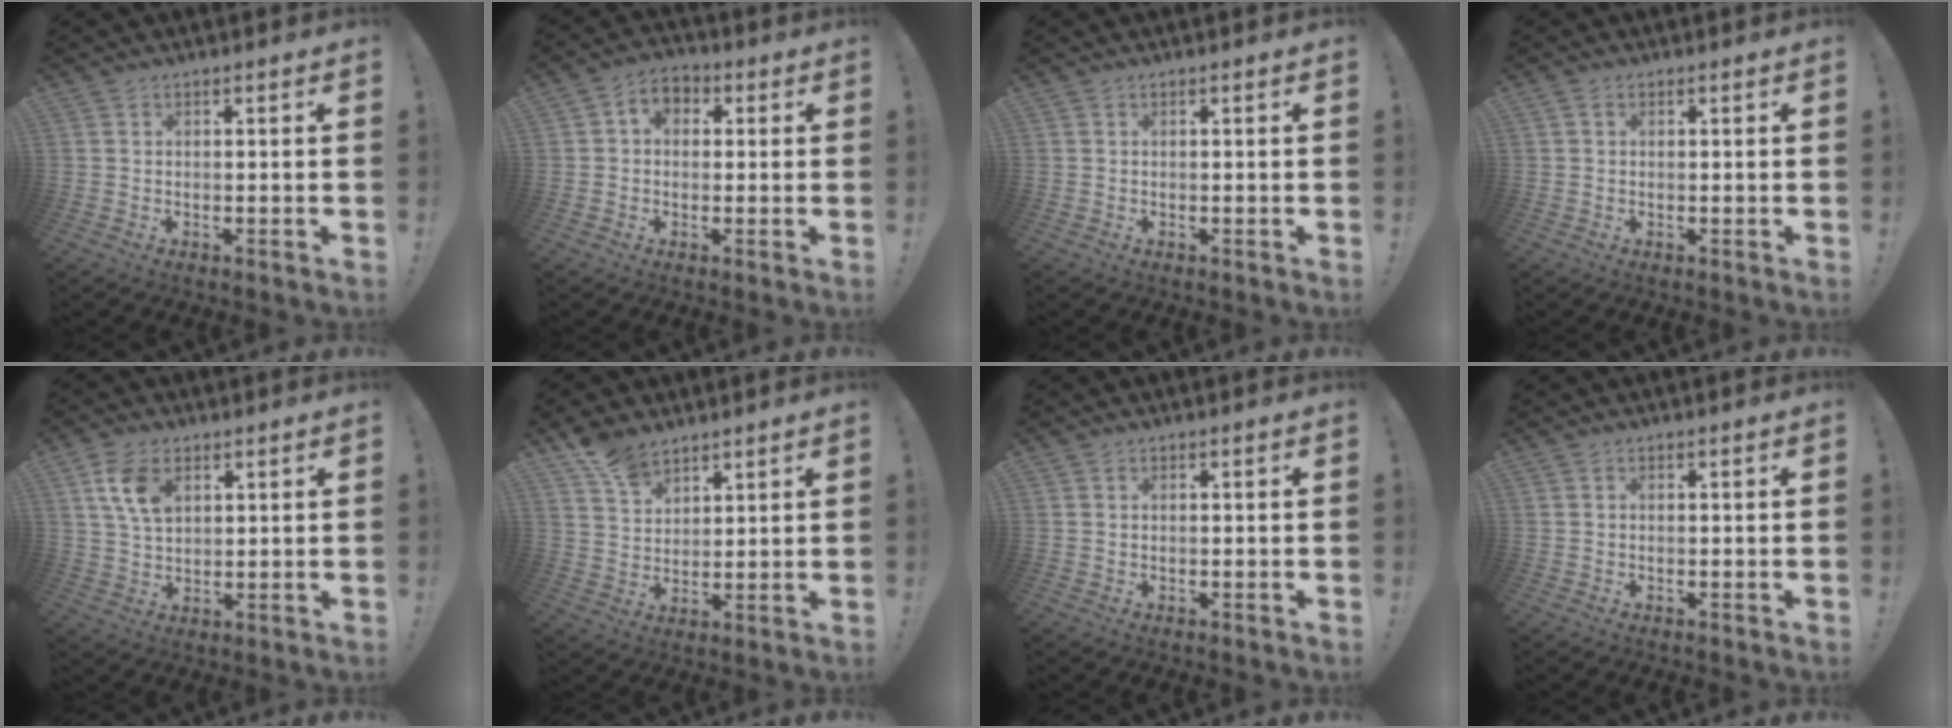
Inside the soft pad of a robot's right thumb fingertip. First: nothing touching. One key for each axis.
{"total": 5.0, "fx": 0.3, "fy": 4.1, "fz": 2.9, "tx": -0.042, "ty": 0.005, "tz": 0.007}
{"total": 0.0}
{"total": 0.7, "fx": 0.2, "fy": 0.6, "fz": 0.4, "tx": -0.005, "ty": 0.002, "tz": 0.003}
{"total": 9.1, "fx": 3.8, "fy": 5.7, "fz": 6.1, "tx": -0.109, "ty": -0.005, "tz": 0.073}
{"total": 8.6, "fx": 6.7, "fy": 4.5, "fz": 2.9, "tx": -0.051, "ty": -0.040, "tz": 0.129}
{"total": 0.0}
{"total": 0.0}